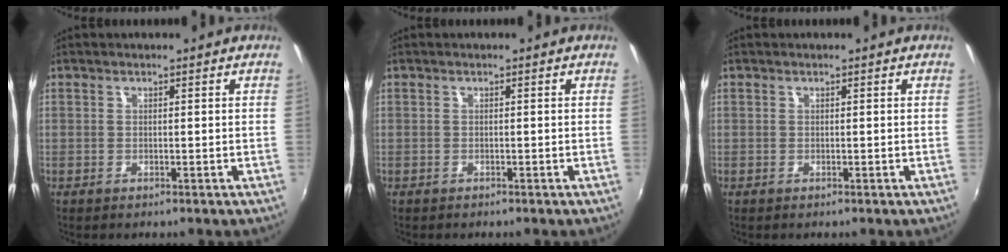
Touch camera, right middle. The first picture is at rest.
{"total": 0.0}
{"total": 0.0}